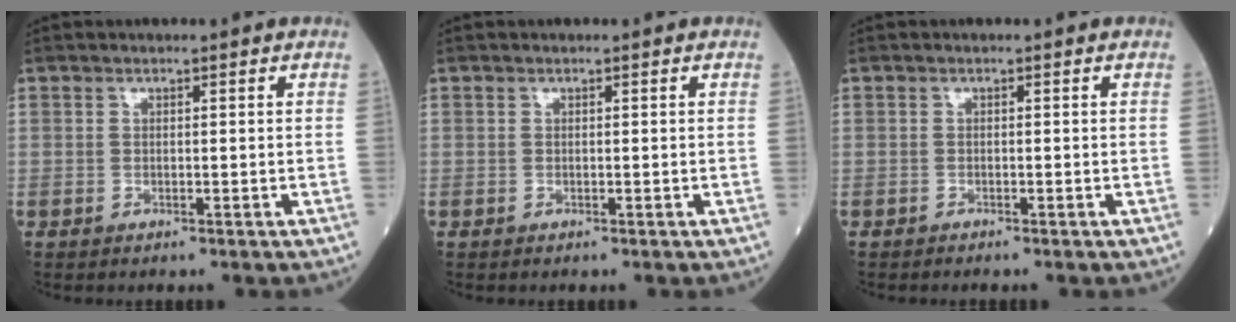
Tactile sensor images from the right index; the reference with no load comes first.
{"total": 0.0}
{"total": 0.5, "force": [-0.5, 0.0, 0.1], "torque": [-0.001, 0.000, -0.012]}